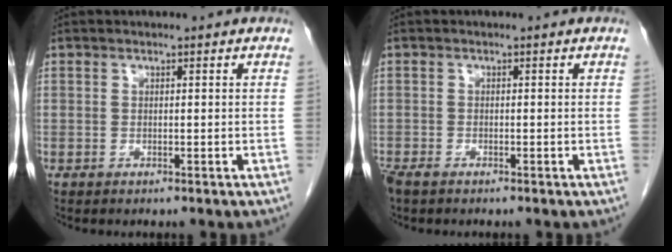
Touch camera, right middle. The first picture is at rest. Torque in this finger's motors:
{"motor_torque": [0.24, -0.10, 0.08, 0.02]}